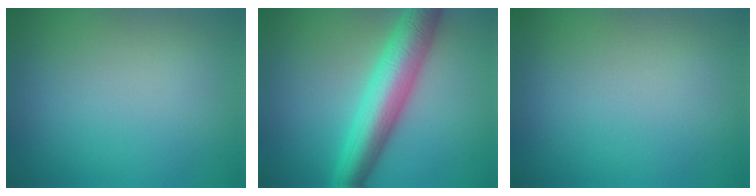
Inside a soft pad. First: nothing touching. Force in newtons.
{"total": 7.2, "press": 7.2, "slide": 0.1}
{"total": 0.0}